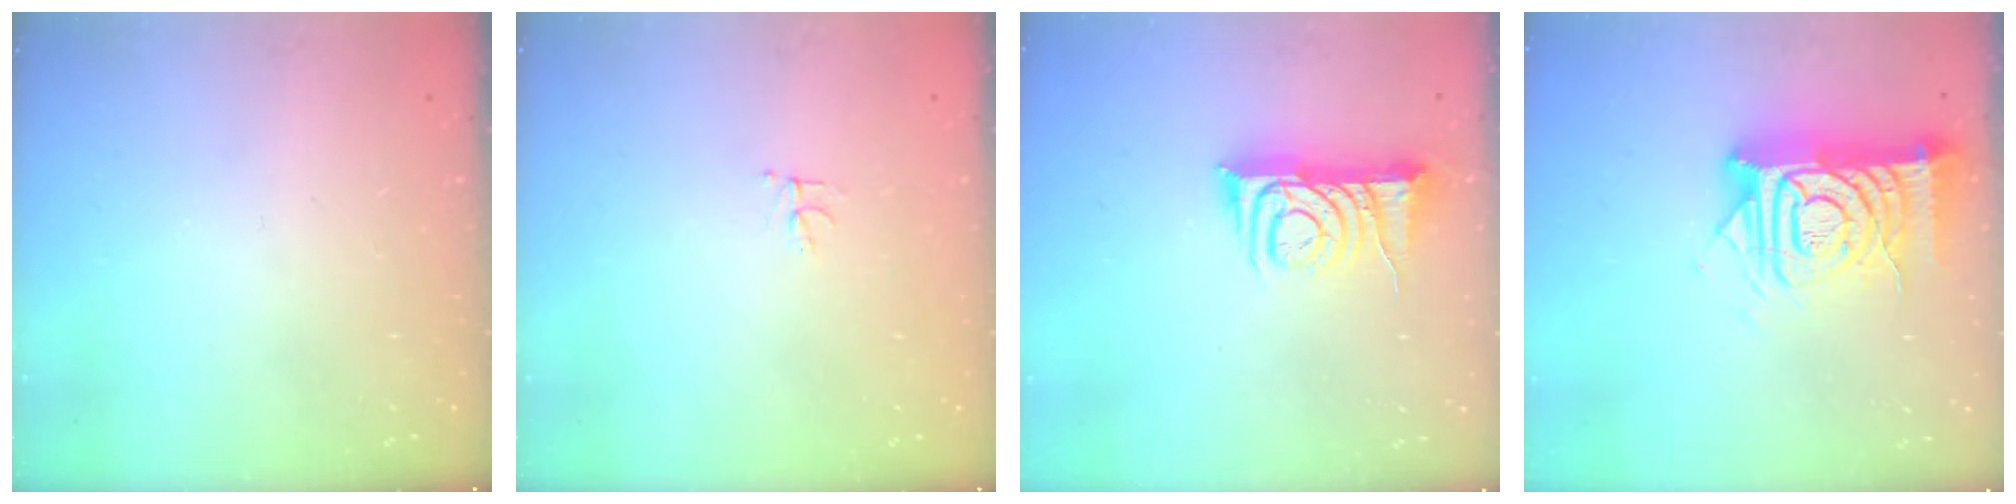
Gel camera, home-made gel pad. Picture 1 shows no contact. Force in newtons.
{"total": 2.8, "press": 2.8, "slide": 0.2}
{"total": 8.1, "press": 8.0, "slide": 1.2}
{"total": 16.5, "press": 16.5, "slide": 1.5}